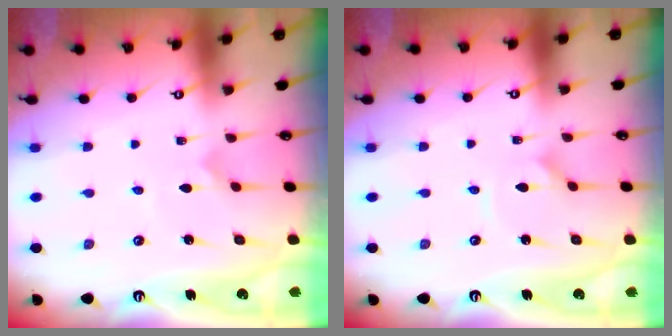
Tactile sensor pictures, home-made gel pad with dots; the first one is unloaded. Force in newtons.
{"total": 0.9, "press": 0.9, "slide": 0.0}